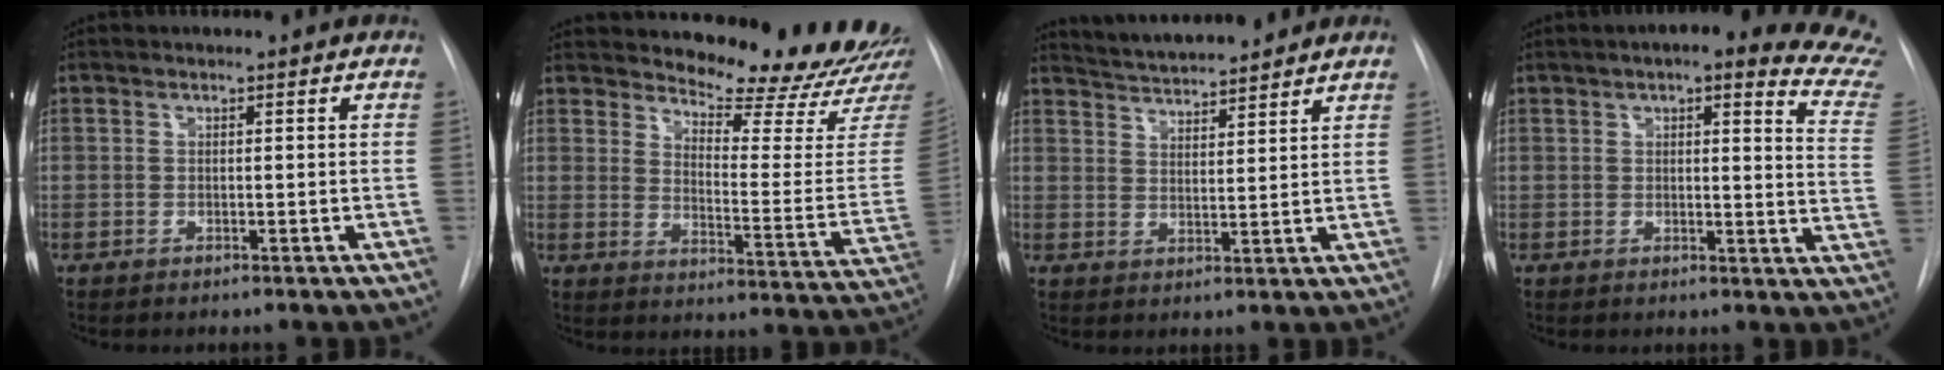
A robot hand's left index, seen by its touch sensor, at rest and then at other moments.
{"total": 18.2, "force": [17.5, 0.7, 5.0], "torque": [-0.068, -0.118, 0.217]}
{"total": 9.5, "force": [9.0, 0.7, 2.9], "torque": [-0.052, 0.018, 0.146]}
{"total": 18.0, "force": [15.3, 2.1, 9.2], "torque": [-0.100, -0.047, 0.150]}